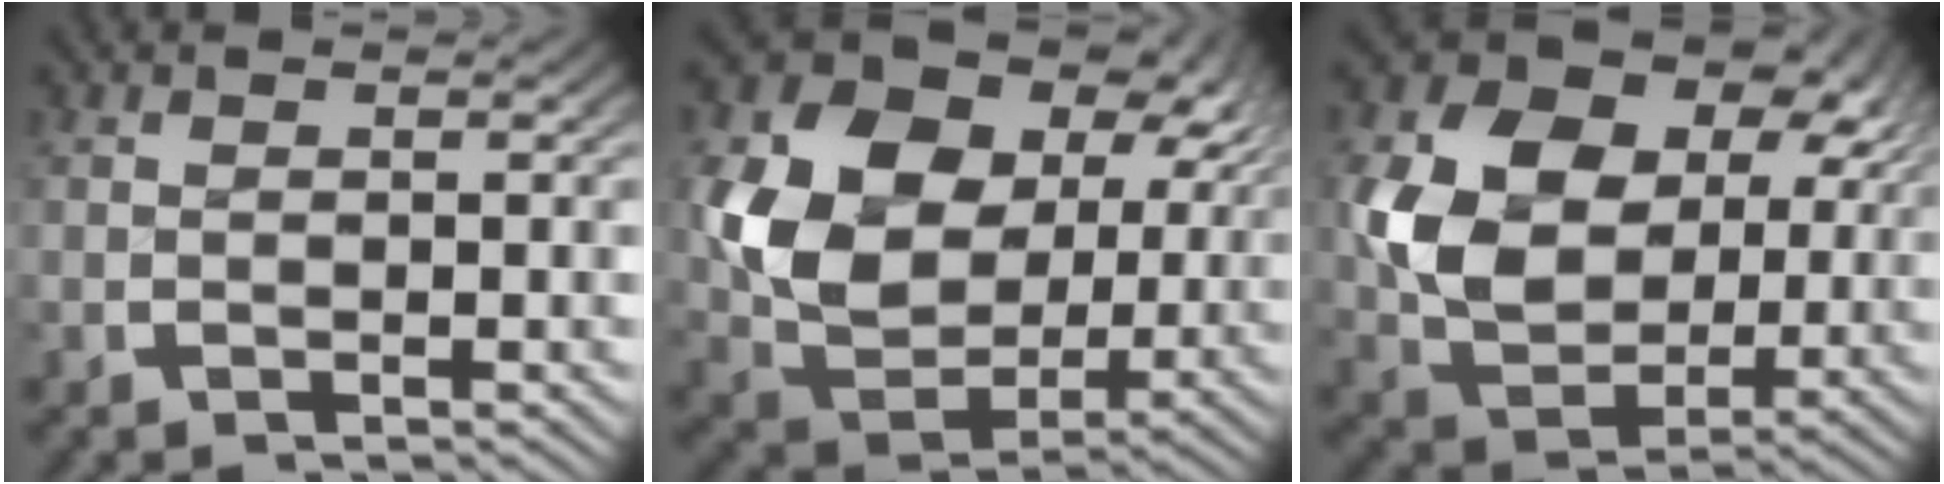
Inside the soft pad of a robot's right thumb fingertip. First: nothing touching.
{"total": 15.9, "force": [1.6, 11.8, 10.6], "torque": [-0.247, -0.030, 0.033]}
{"total": 14.2, "force": [1.4, 10.4, 9.6], "torque": [-0.230, -0.033, 0.035]}